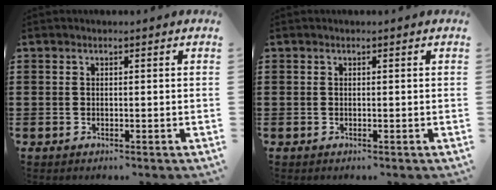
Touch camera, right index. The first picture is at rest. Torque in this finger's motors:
{"motor_torque": [0.00, 0.00, 0.00, 0.00]}